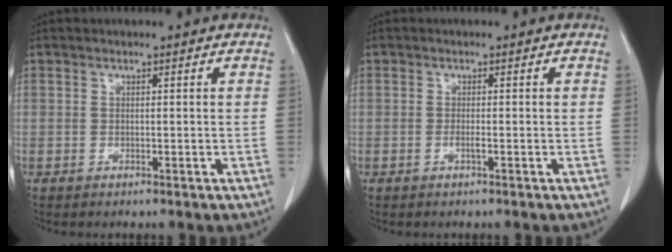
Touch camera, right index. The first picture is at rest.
{"total": 0.8, "force": [-0.3, -0.2, 0.7], "torque": [-0.015, -0.001, -0.006]}